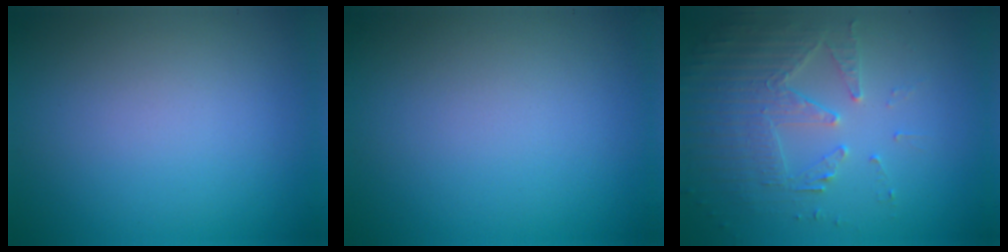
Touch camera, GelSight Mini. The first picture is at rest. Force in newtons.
{"total": 0.0}
{"total": 4.0, "press": 3.5, "slide": 1.8}